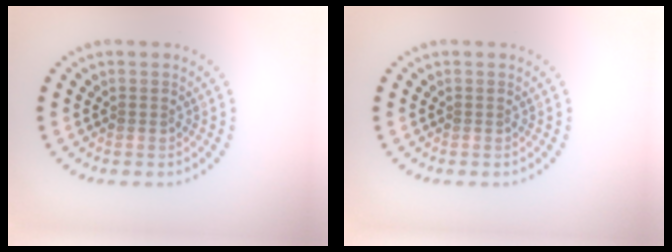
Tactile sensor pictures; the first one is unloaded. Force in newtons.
{"total": 0.0}